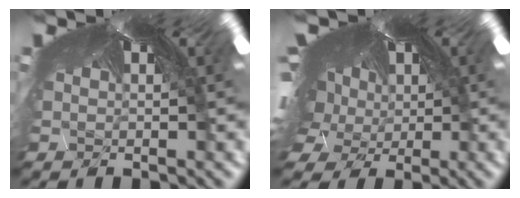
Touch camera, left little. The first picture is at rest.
{"total": 6.2, "force": [-4.9, 3.2, 1.9], "torque": [-0.092, -0.059, -0.048]}